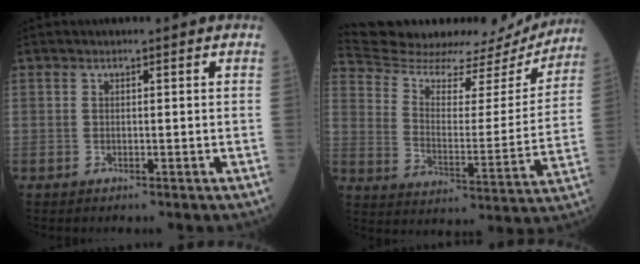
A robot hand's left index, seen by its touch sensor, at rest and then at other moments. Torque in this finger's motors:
{"motor_torque": [-0.11, -1.26, -0.04, 0.01]}